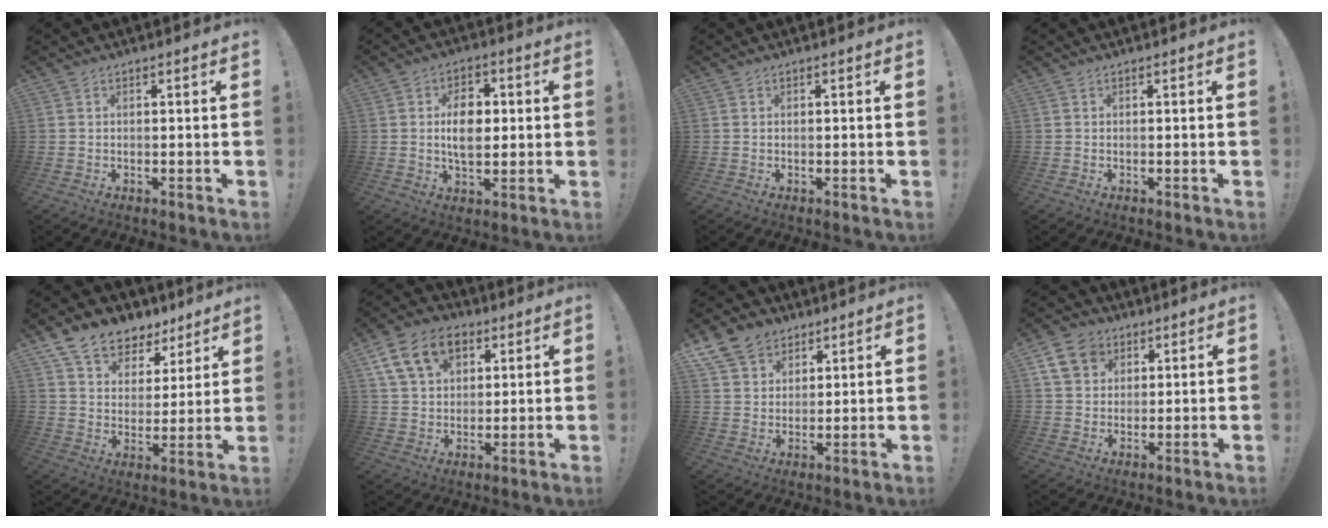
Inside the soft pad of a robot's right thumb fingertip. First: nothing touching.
{"total": 9.4, "force": [0.7, 6.3, 6.9], "torque": [-0.113, 0.003, 0.006]}
{"total": 0.0}
{"total": 0.0}
{"total": 10.7, "force": [8.1, 6.5, 2.9], "torque": [-0.050, -0.063, 0.154]}
{"total": 15.3, "force": [6.8, 10.8, 8.5], "torque": [-0.126, -0.024, 0.132]}
{"total": 10.4, "force": [6.6, 7.5, 2.8], "torque": [-0.050, -0.040, 0.134]}
{"total": 10.4, "force": [4.7, 8.3, 4.2], "torque": [-0.067, -0.015, 0.096]}